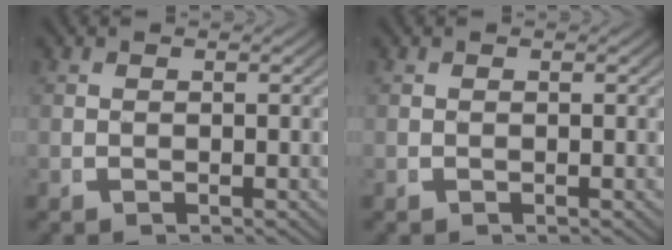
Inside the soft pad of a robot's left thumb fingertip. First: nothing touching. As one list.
[{"total": 0.0}]